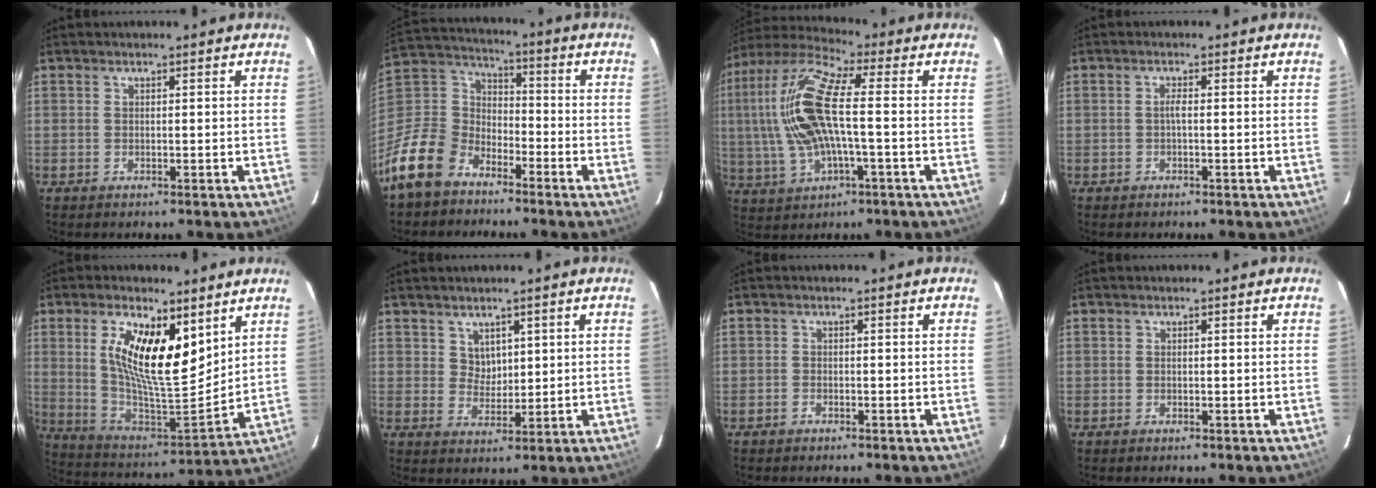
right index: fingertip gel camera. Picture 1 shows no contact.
{"total": 14.3, "force": [-9.6, 9.1, 5.4], "torque": [-0.147, 0.031, -0.182]}
{"total": 16.5, "force": [0.0, 5.5, 15.5], "torque": [-0.313, 0.010, -0.004]}
{"total": 1.1, "force": [-0.3, 0.0, 1.1], "torque": [-0.020, 0.004, -0.007]}
{"total": 17.5, "force": [7.3, 6.4, 14.5], "torque": [-0.266, -0.002, 0.138]}
{"total": 3.3, "force": [2.0, 2.6, 0.8], "torque": [-0.008, 0.002, 0.041]}
{"total": 0.9, "force": [-0.8, 0.5, 0.0], "torque": [-0.003, 0.005, -0.012]}
{"total": 0.0}